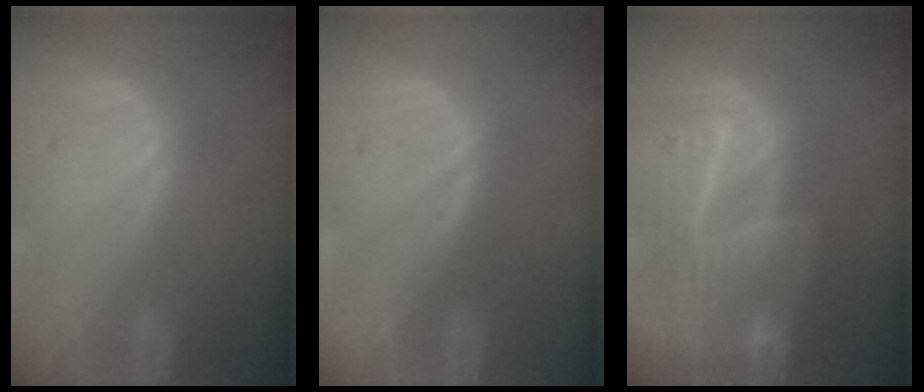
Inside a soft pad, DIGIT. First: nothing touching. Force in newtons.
{"total": 0.0}
{"total": 9.4, "press": 8.3, "slide": 4.3}